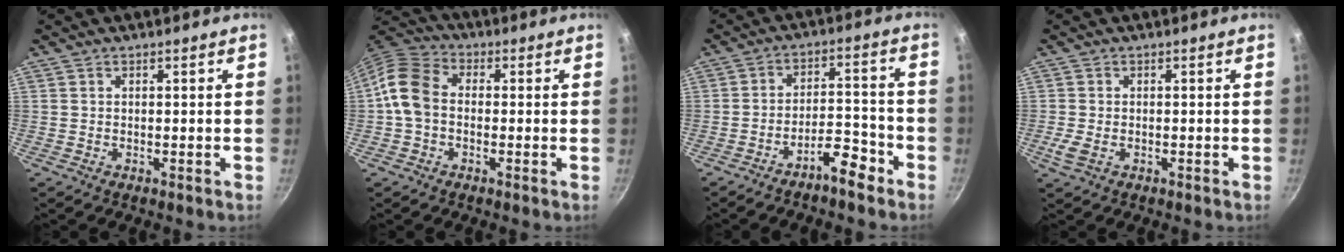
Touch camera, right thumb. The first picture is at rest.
{"total": 8.9, "force": [-0.6, 6.5, 5.9], "torque": [-0.105, 0.026, -0.031]}
{"total": 7.0, "force": [-5.1, 2.2, 4.3], "torque": [-0.053, 0.052, -0.081]}
{"total": 3.0, "force": [-0.8, 1.9, 2.2], "torque": [-0.047, -0.004, -0.015]}